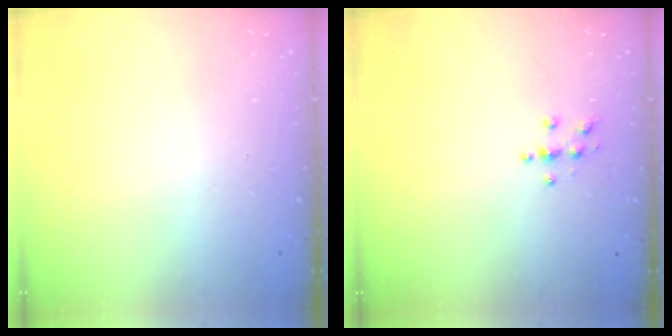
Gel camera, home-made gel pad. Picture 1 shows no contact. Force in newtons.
{"total": 3.8, "press": 3.8, "slide": 0.4}